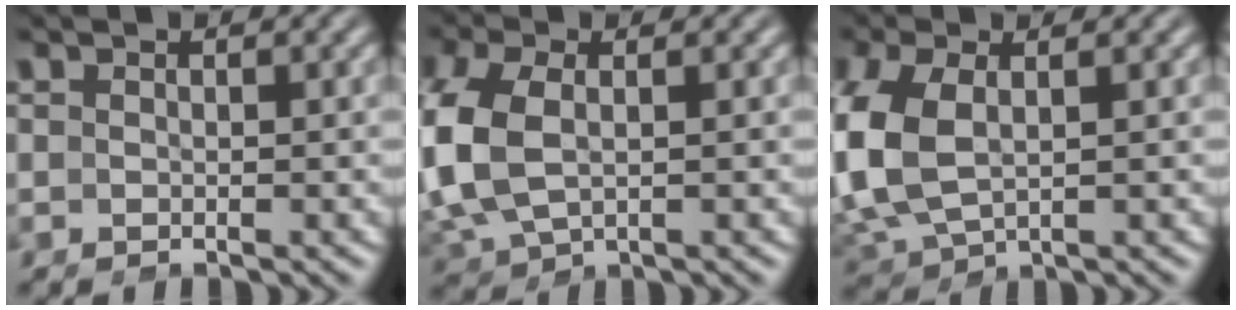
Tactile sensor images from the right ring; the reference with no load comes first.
{"total": 6.1, "force": [0.1, 4.5, 4.0], "torque": [-0.131, -0.014, 0.010]}
{"total": 6.7, "force": [0.4, 5.0, 4.4], "torque": [-0.137, -0.016, 0.017]}